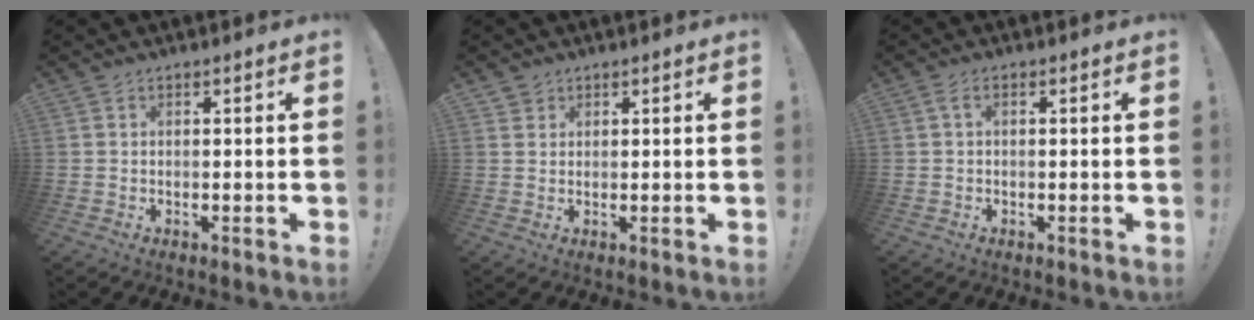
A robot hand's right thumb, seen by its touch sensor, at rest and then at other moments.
{"total": 1.8, "force": [1.3, 1.3, 0.1], "torque": [0.003, -0.007, 0.024]}
{"total": 1.7, "force": [0.0, 0.8, 1.5], "torque": [-0.024, 0.003, 0.000]}